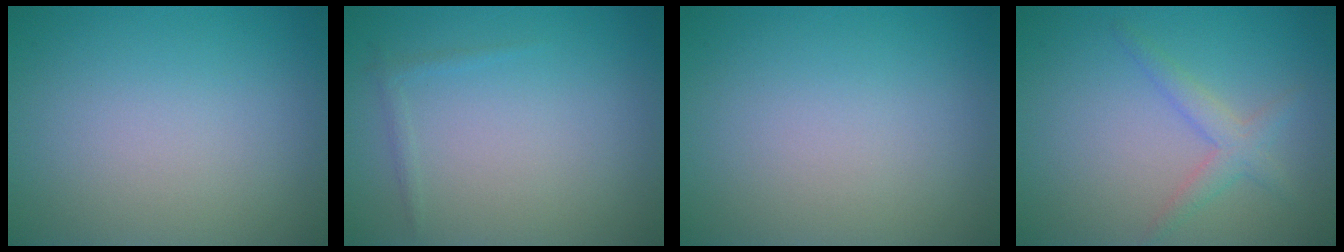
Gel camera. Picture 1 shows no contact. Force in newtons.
{"total": 0.7, "press": 0.7, "slide": 0.0}
{"total": 0.0}
{"total": 2.1, "press": 2.1, "slide": 0.1}